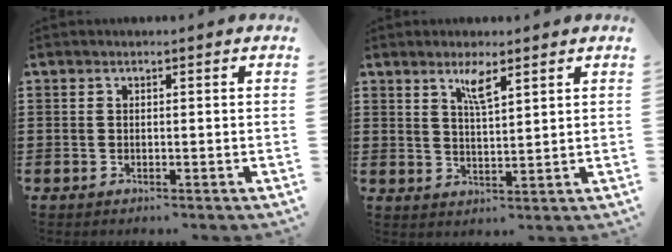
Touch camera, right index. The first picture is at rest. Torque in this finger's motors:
{"motor_torque": [0.10, -0.01, 0.06, 0.02]}